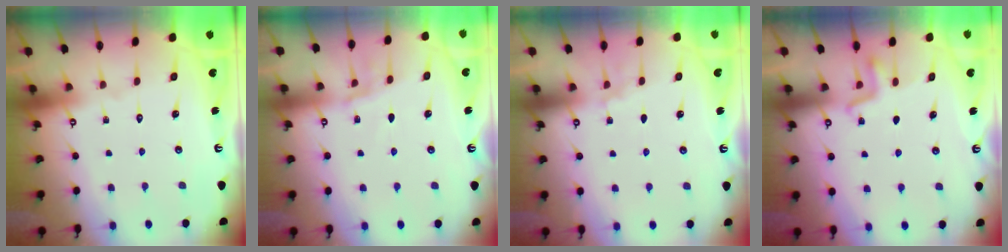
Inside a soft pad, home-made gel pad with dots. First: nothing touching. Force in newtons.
{"total": 5.9, "press": 5.9, "slide": 0.2}
{"total": 2.2, "press": 1.9, "slide": 1.1}
{"total": 3.3, "press": 3.3, "slide": 0.6}